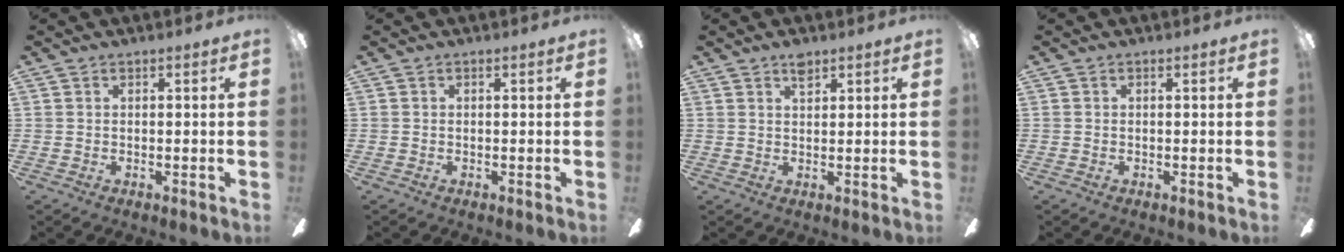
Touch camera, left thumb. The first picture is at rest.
{"total": 0.0}
{"total": 2.7, "force": [2.0, 1.1, 1.3], "torque": [-0.022, -0.003, 0.036]}
{"total": 0.0}